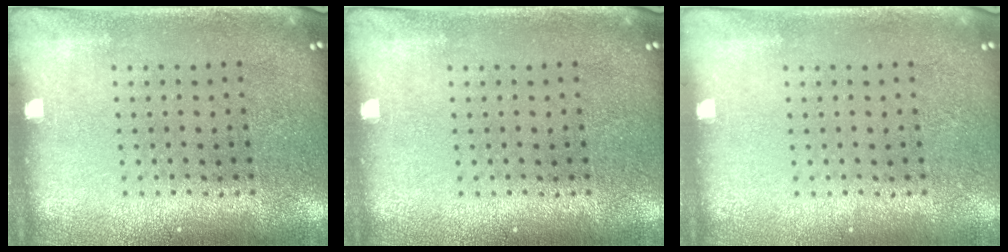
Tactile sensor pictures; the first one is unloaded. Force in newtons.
{"total": 0.0}
{"total": 0.0}